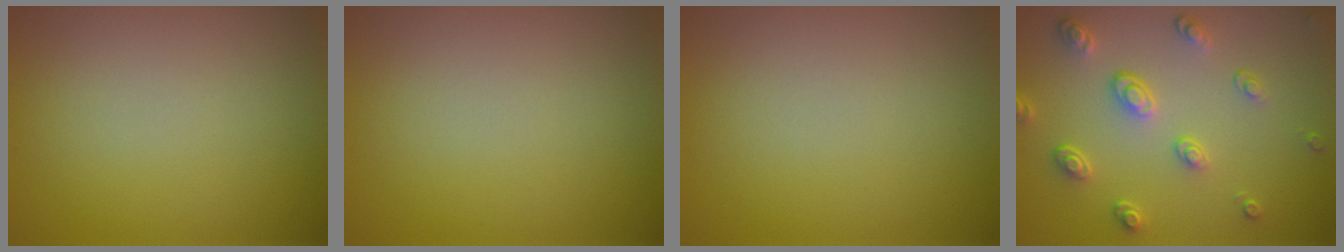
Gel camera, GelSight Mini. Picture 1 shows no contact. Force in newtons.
{"total": 0.0}
{"total": 0.0}
{"total": 3.3, "press": 2.8, "slide": 1.7}